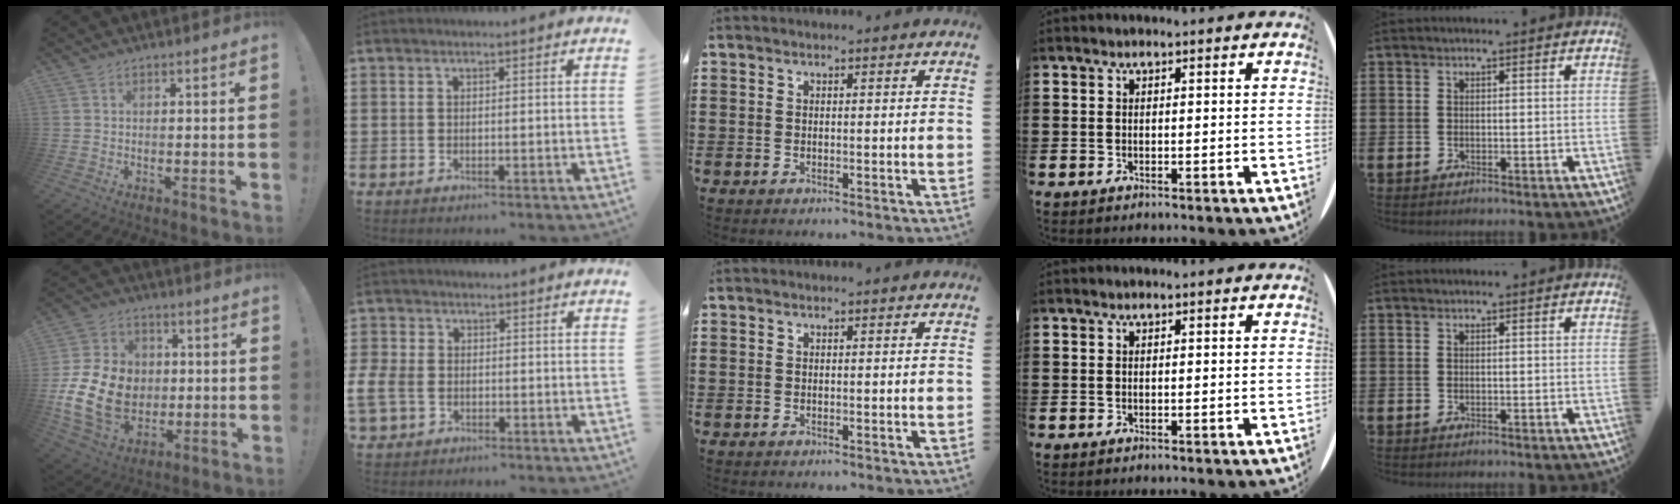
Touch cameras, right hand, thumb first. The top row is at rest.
{"thumb": {"total": 19.6, "force": [-2.2, 15.0, 12.4], "torque": [-0.231, 0.020, -0.018]}, "index": {"total": 3.5, "force": [-1.6, 2.4, 2.0], "torque": [-0.064, -0.004, -0.037]}}